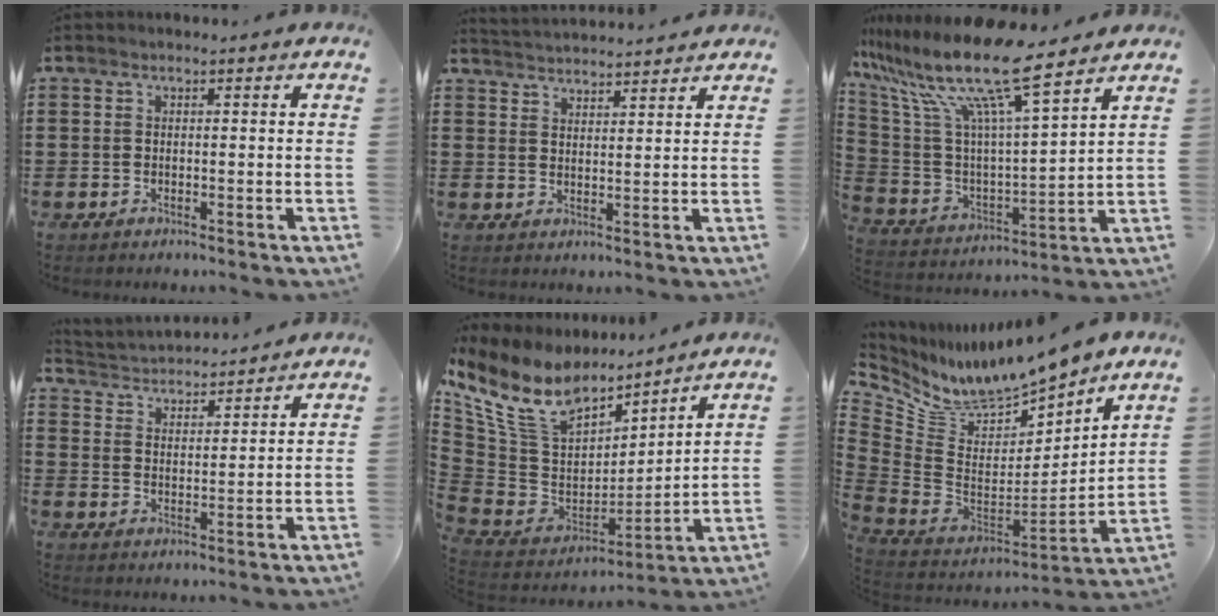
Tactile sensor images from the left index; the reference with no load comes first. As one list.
[{"total": 2.8, "force": [2.8, -0.1, -0.4], "torque": [-0.001, -0.012, 0.052]}, {"total": 14.6, "force": [10.8, 1.4, 9.7], "torque": [-0.228, -0.066, 0.179]}, {"total": 3.4, "force": [3.3, 0.5, -0.4], "torque": [-0.011, -0.020, 0.056]}, {"total": 12.0, "force": [7.9, 6.4, 6.4], "torque": [-0.176, -0.043, 0.142]}, {"total": 10.0, "force": [9.3, 2.0, 2.9], "torque": [-0.107, -0.077, 0.165]}]